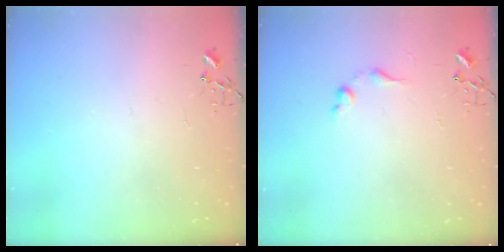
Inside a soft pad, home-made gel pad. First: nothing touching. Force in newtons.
{"total": 6.7, "press": 6.6, "slide": 0.9}